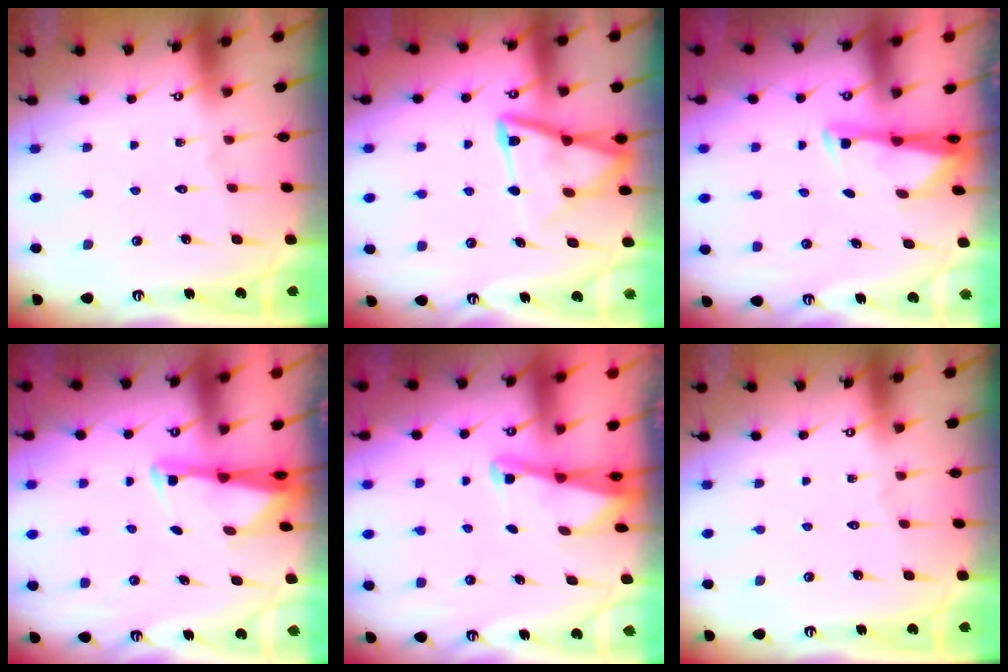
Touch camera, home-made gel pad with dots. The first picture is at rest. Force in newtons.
{"total": 12.2, "press": 12.1, "slide": 1.1}
{"total": 2.9, "press": 2.9, "slide": 0.4}
{"total": 2.7, "press": 2.7, "slide": 0.5}
{"total": 2.3, "press": 2.2, "slide": 0.3}
{"total": 0.0}